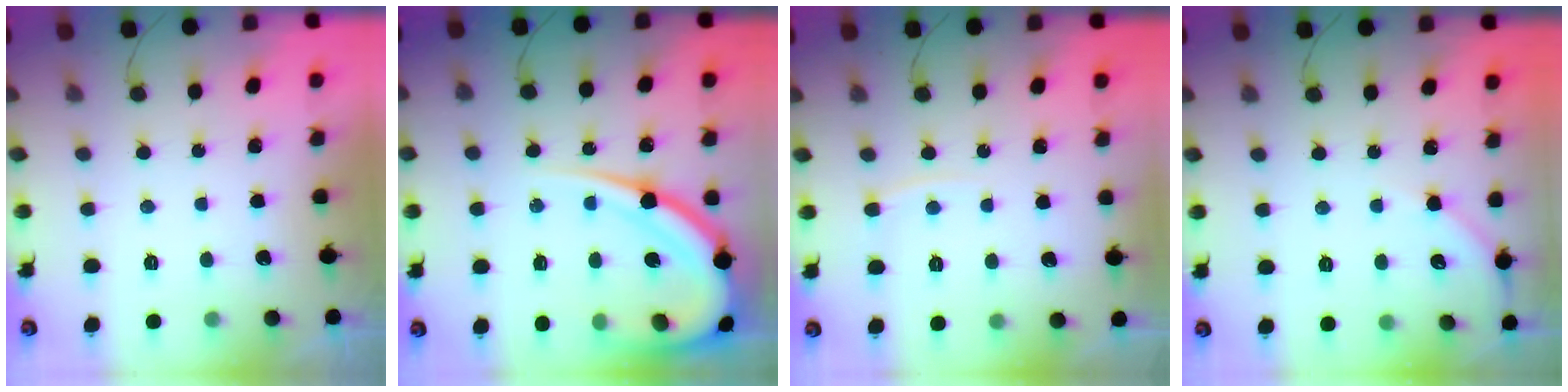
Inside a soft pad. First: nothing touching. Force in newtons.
{"total": 17.3, "press": 17.2, "slide": 1.8}
{"total": 3.3, "press": 3.3, "slide": 0.4}
{"total": 4.5, "press": 4.4, "slide": 0.8}